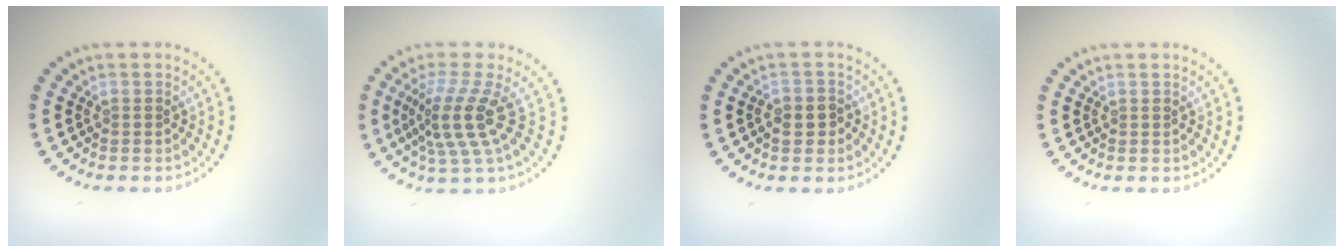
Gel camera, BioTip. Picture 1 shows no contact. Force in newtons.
{"total": 4.4, "press": 3.1, "slide": 3.1}
{"total": 1.7, "press": 1.5, "slide": 0.6}
{"total": 0.0}